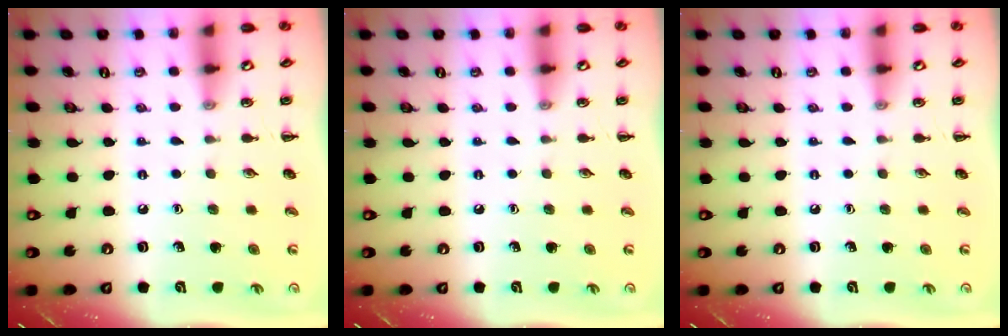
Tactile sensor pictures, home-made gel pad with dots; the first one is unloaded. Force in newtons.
{"total": 0.0}
{"total": 0.0}